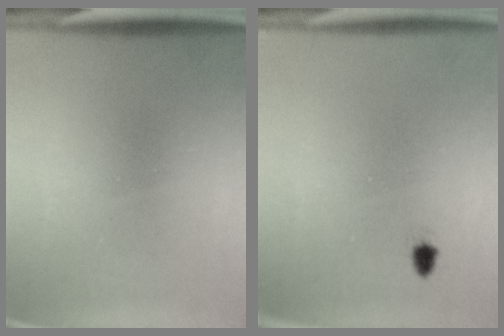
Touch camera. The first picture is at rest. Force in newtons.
{"total": 1.1}